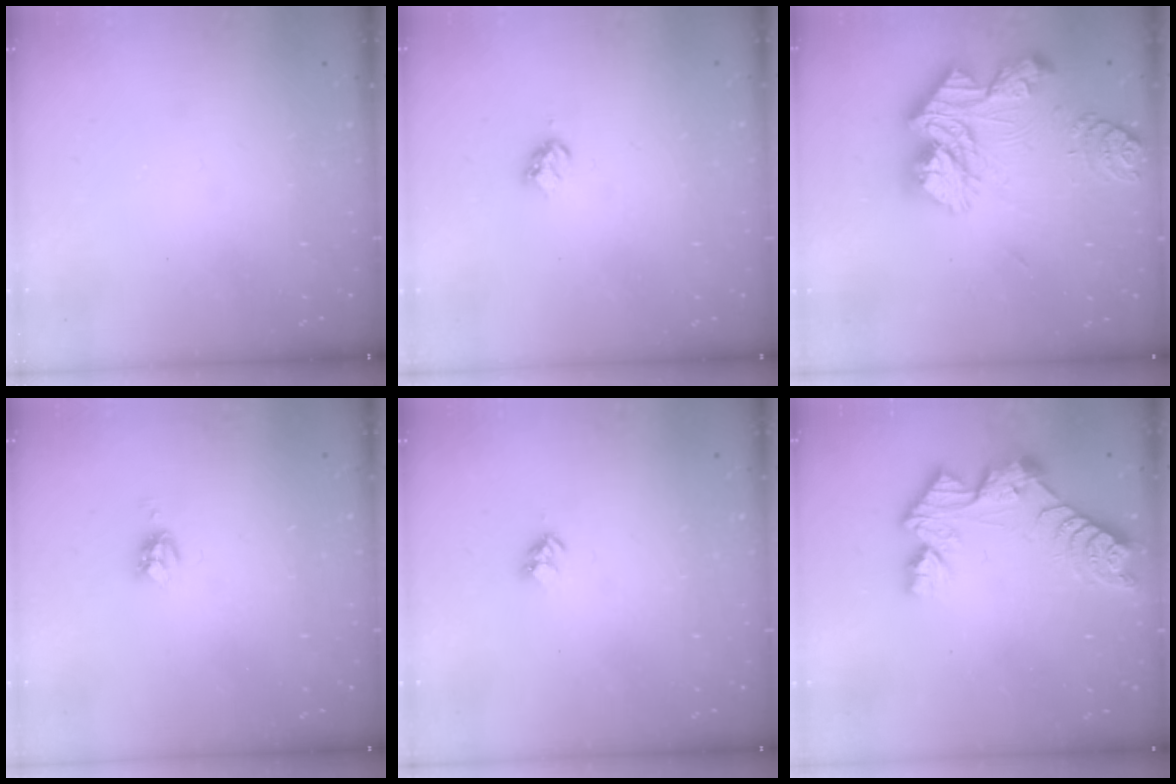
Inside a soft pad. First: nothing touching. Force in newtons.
{"total": 3.2, "press": 3.2, "slide": 0.4}
{"total": 19.9, "press": 19.8, "slide": 1.7}
{"total": 4.7, "press": 4.6, "slide": 0.4}
{"total": 2.8, "press": 2.8, "slide": 0.4}
{"total": 10.3, "press": 10.3, "slide": 1.0}